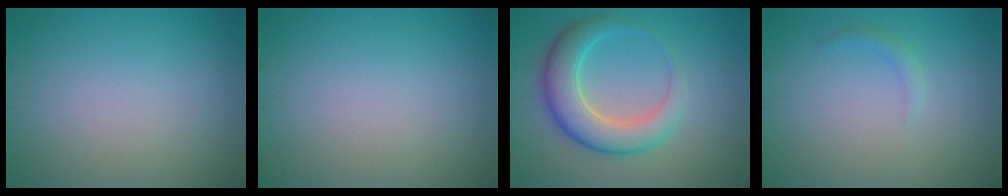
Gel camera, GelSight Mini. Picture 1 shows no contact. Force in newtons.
{"total": 0.0}
{"total": 6.1, "press": 6.1, "slide": 0.3}
{"total": 1.0, "press": 1.0, "slide": 0.1}